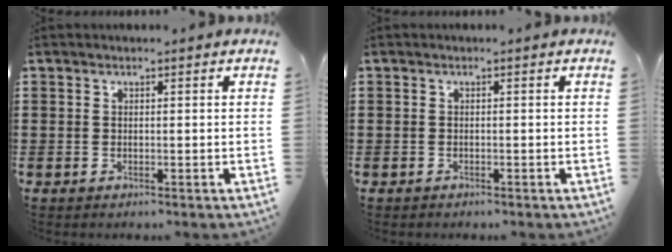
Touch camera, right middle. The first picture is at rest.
{"total": 0.5, "force": [-0.5, 0.2, 0.0], "torque": [0.000, 0.000, -0.011]}